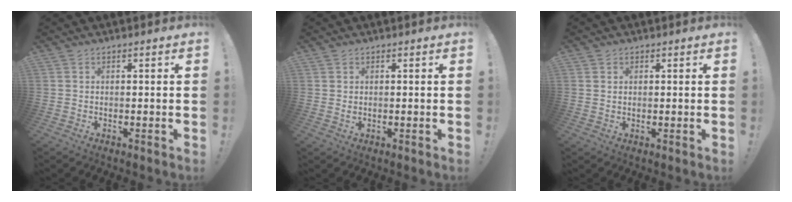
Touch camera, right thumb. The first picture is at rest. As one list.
[{"total": 1.0, "force": [0.5, 0.8, 0.3], "torque": [0.010, -0.005, 0.006]}, {"total": 1.8, "force": [0.9, 1.4, 0.5], "torque": [-0.003, -0.001, 0.015]}]